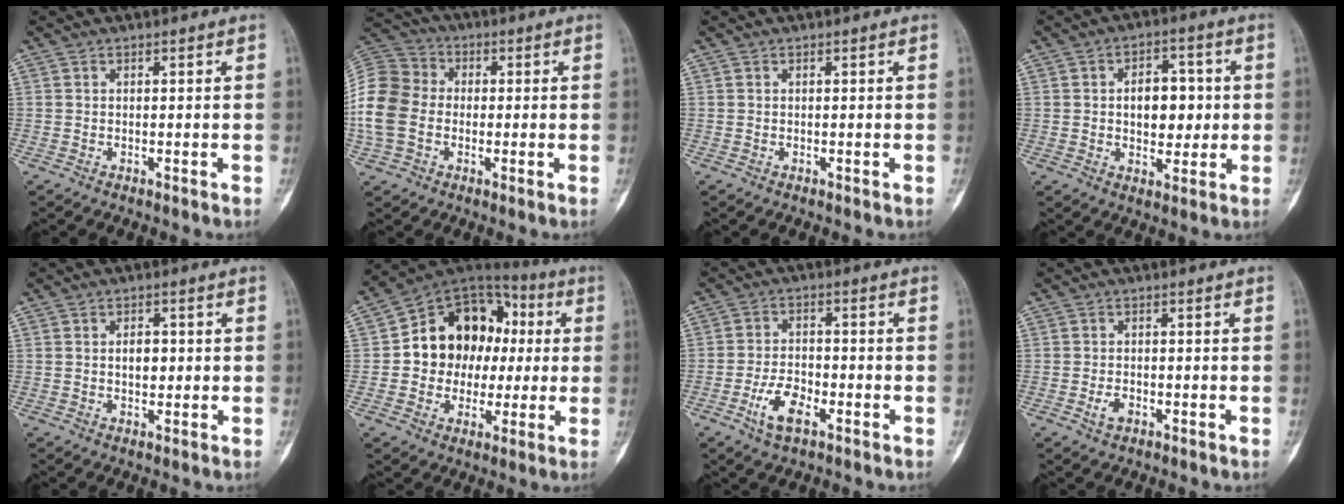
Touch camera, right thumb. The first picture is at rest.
{"total": 14.1, "force": [-1.3, 11.1, 8.6], "torque": [-0.178, 0.031, -0.032]}
{"total": 0.0}
{"total": 9.0, "force": [0.5, 5.9, 6.8], "torque": [-0.056, 0.006, 0.008]}
{"total": 3.3, "force": [0.1, 2.1, 2.5], "torque": [-0.019, 0.000, 0.002]}
{"total": 17.4, "force": [0.8, 14.4, 9.8], "torque": [-0.096, 0.037, 0.014]}
{"total": 7.0, "force": [-3.3, 3.4, 5.1], "torque": [-0.091, 0.017, -0.061]}
{"total": 2.5, "force": [-1.0, 1.6, 1.7], "torque": [-0.029, 0.004, -0.015]}